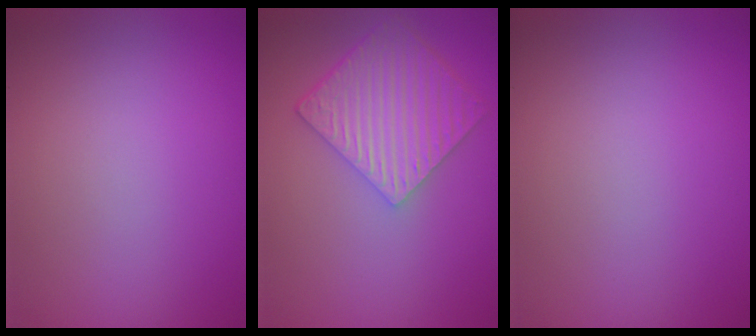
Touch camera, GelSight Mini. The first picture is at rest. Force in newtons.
{"total": 6.0, "press": 4.6, "slide": 4.0}
{"total": 0.0}